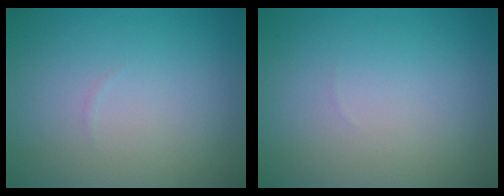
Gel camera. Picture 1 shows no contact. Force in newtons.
{"total": 0.0}